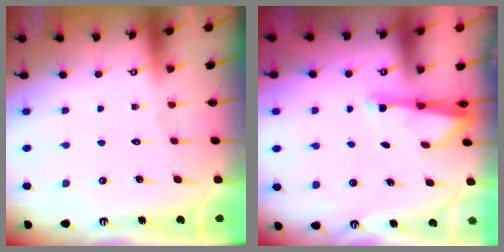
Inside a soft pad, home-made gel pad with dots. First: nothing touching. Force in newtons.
{"total": 2.8, "press": 2.8, "slide": 0.6}